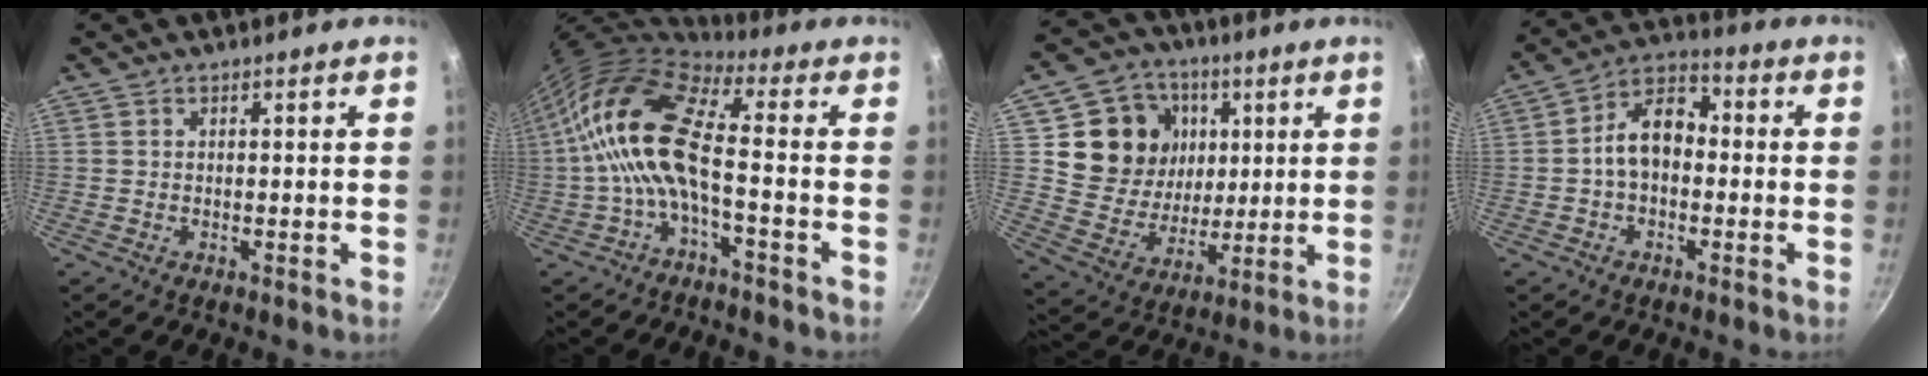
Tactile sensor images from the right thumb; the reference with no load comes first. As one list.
[{"total": 14.3, "force": [-1.8, 5.4, 13.1], "torque": [-0.264, 0.035, -0.046]}, {"total": 15.5, "force": [4.5, 13.5, 6.3], "torque": [-0.081, -0.014, 0.086]}, {"total": 9.5, "force": [-0.7, 6.5, 6.9], "torque": [-0.087, 0.038, -0.030]}]